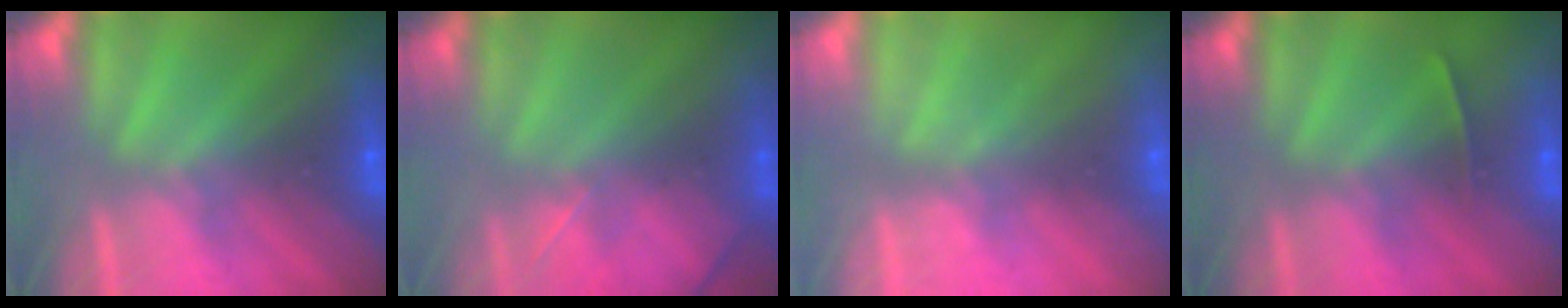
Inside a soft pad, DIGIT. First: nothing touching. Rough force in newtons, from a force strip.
{"total": 2.0}
{"total": 2.1}
{"total": 1.4}